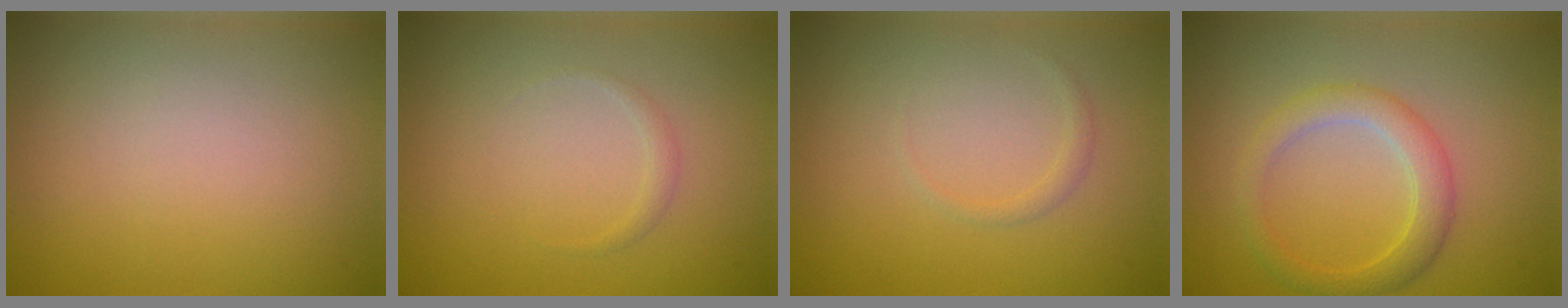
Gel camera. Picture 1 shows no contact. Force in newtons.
{"total": 0.8, "press": 0.8, "slide": 0.0}
{"total": 0.7, "press": 0.7, "slide": 0.1}
{"total": 3.0, "press": 3.0, "slide": 0.1}